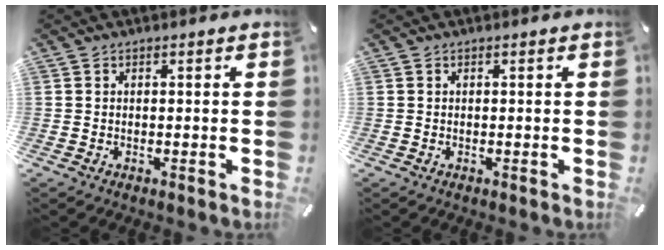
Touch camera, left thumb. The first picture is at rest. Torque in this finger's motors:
{"motor_torque": [0.00, 0.00, 0.00, 0.00, 0.00]}